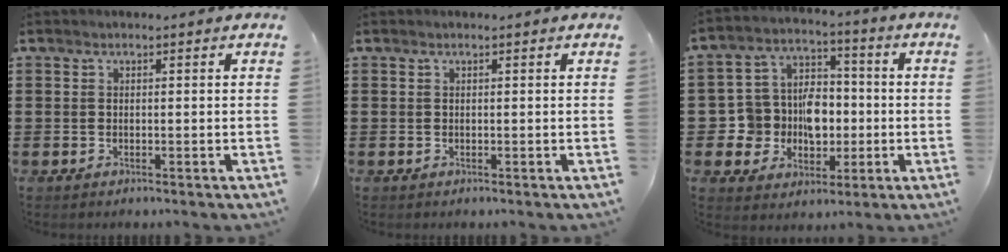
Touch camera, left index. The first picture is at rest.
{"total": 0.0}
{"total": 9.2, "force": [-0.6, 8.3, 3.8], "torque": [-0.101, 0.010, -0.003]}